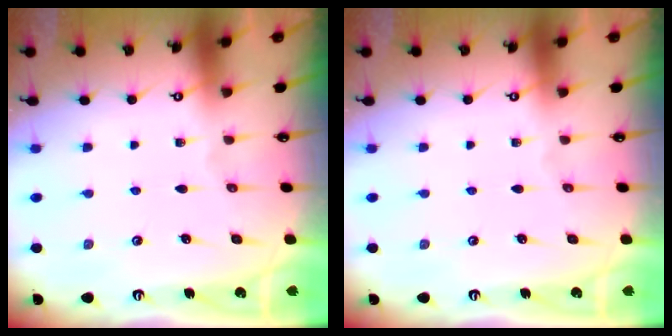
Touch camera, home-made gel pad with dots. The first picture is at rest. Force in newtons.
{"total": 0.0}